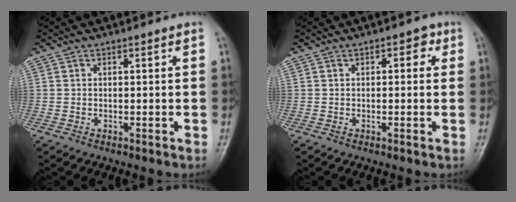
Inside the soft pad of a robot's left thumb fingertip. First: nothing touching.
{"total": 2.7, "force": [0.8, 1.6, 2.0], "torque": [-0.005, 0.005, 0.001]}